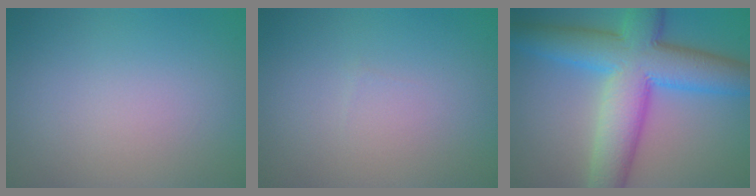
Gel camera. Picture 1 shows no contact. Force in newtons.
{"total": 0.0}
{"total": 11.3, "press": 11.3, "slide": 0.1}